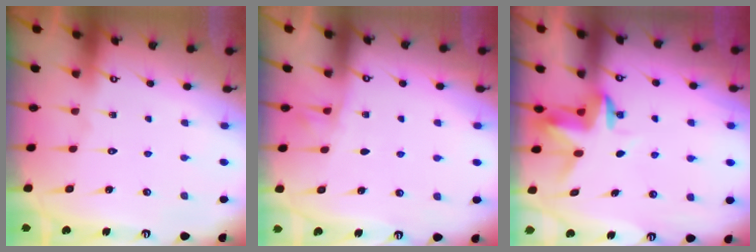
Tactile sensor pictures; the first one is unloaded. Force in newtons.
{"total": 2.9, "press": 2.9, "slide": 0.4}
{"total": 3.4, "press": 3.4, "slide": 0.2}